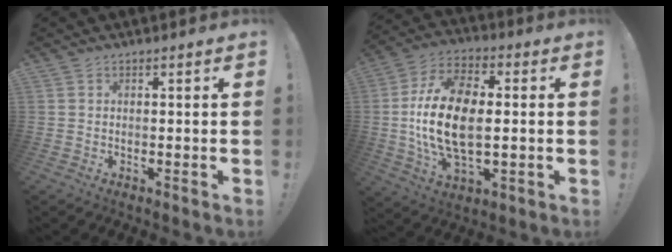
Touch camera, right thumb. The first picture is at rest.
{"total": 19.1, "force": [-0.7, 11.4, 15.4], "torque": [-0.283, 0.000, -0.015]}